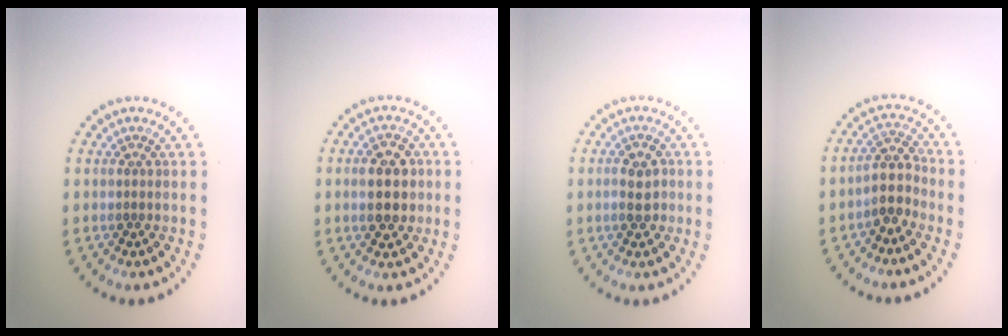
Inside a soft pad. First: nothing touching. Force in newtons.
{"total": 4.5, "press": 4.5, "slide": 0.1}
{"total": 2.4, "press": 2.4, "slide": 0.4}
{"total": 2.8, "press": 2.4, "slide": 1.5}